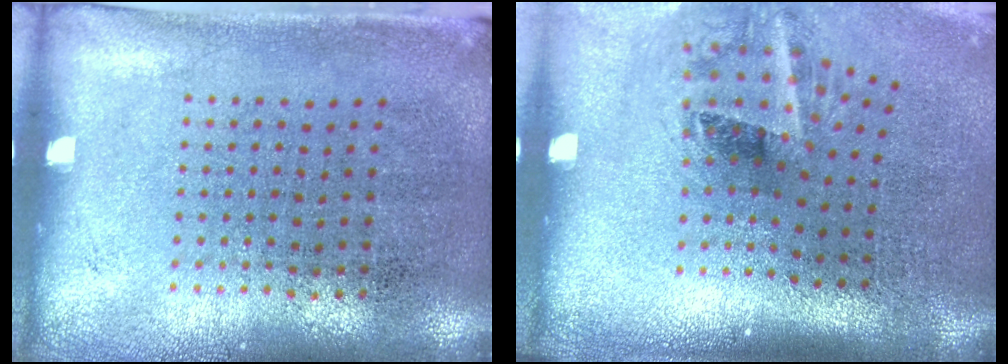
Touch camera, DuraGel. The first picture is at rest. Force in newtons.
{"total": 2.0, "press": 1.2, "slide": 1.6}